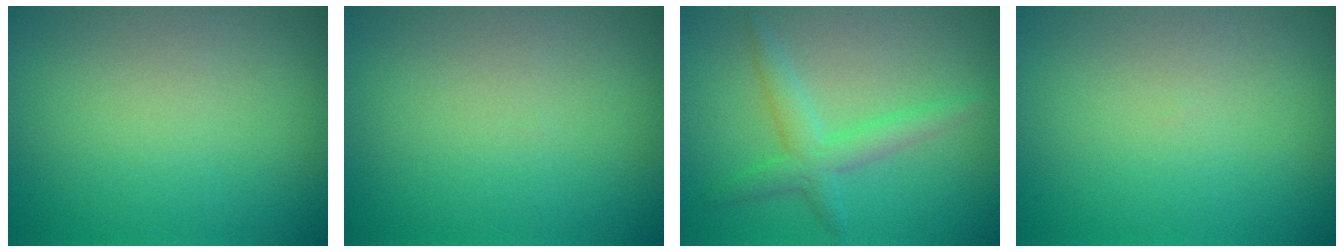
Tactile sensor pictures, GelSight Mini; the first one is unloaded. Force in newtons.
{"total": 0.0}
{"total": 2.8, "press": 2.8, "slide": 0.1}
{"total": 0.0}